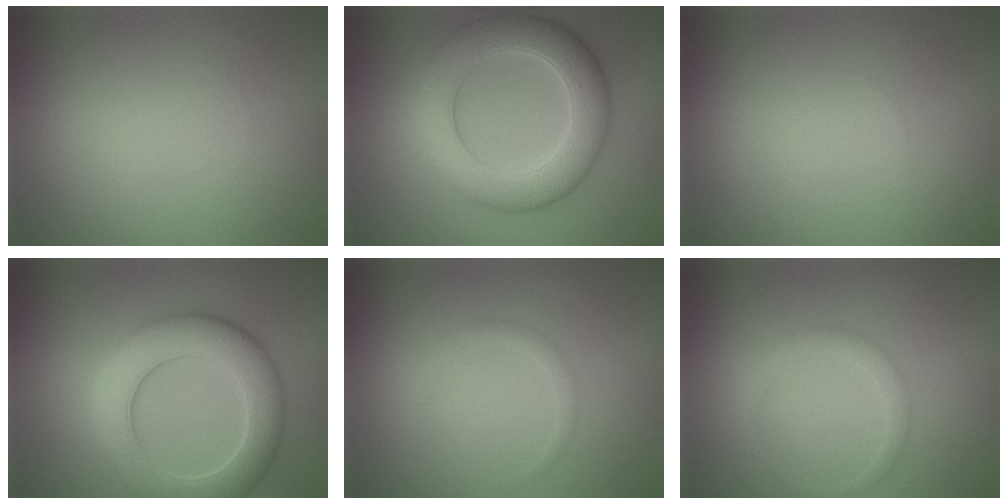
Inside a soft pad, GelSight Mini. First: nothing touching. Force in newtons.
{"total": 7.7, "press": 7.7, "slide": 0.3}
{"total": 0.0}
{"total": 7.7, "press": 7.7, "slide": 0.5}
{"total": 1.0, "press": 1.0, "slide": 0.0}
{"total": 1.6, "press": 1.6, "slide": 0.0}